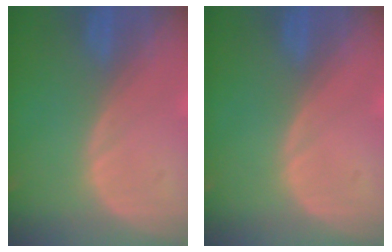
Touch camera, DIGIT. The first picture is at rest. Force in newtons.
{"total": 0.0}